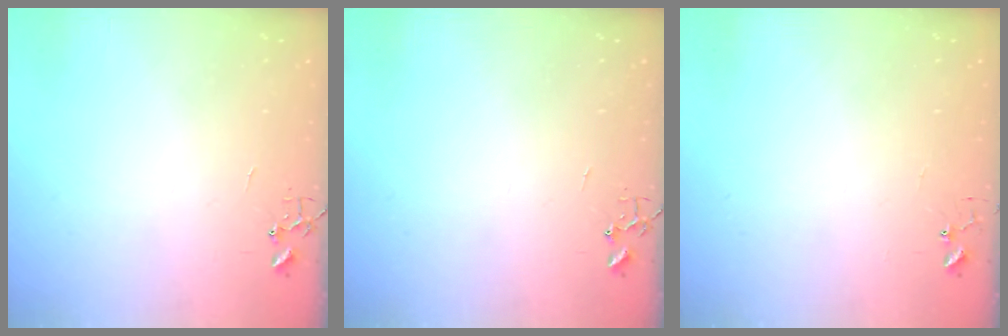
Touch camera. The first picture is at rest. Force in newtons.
{"total": 0.0}
{"total": 4.8, "press": 4.8, "slide": 0.2}